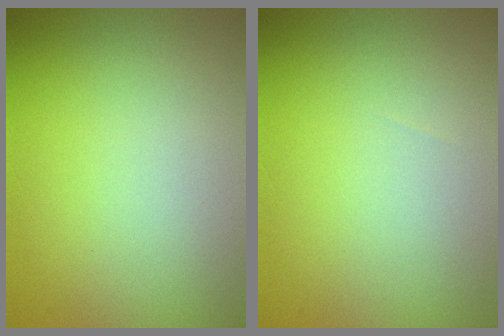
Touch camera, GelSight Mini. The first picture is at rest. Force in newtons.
{"total": 0.0}